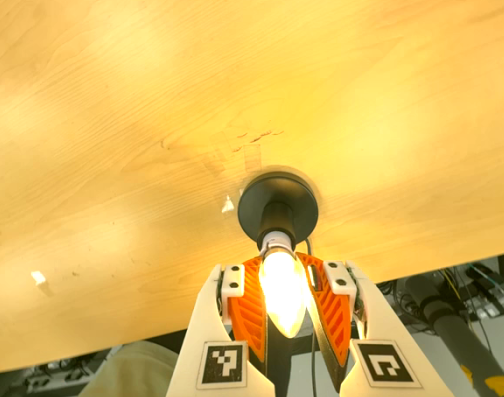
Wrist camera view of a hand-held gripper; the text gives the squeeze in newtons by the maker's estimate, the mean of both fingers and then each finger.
{"total": 26.4, "left": 27.4, "right": 25.5}